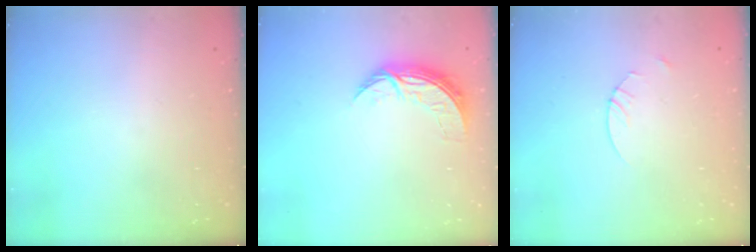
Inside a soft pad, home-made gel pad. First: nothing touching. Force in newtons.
{"total": 7.8, "press": 7.8, "slide": 0.3}
{"total": 1.4, "press": 1.4, "slide": 0.2}